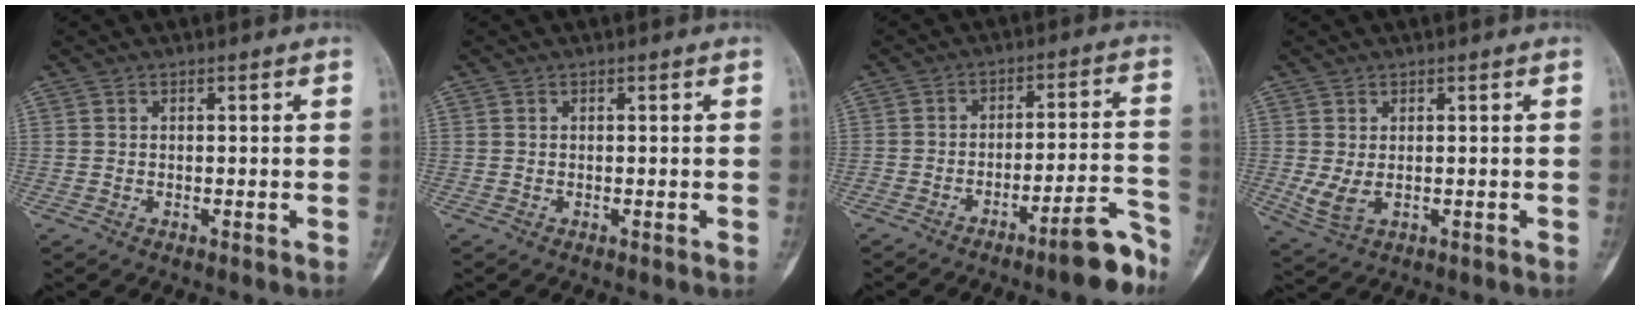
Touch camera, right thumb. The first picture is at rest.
{"total": 0.0}
{"total": 9.7, "force": [-6.9, 1.7, 6.6], "torque": [-0.078, 0.068, -0.101]}
{"total": 3.9, "force": [-0.3, 2.0, 3.3], "torque": [-0.074, -0.004, 0.007]}